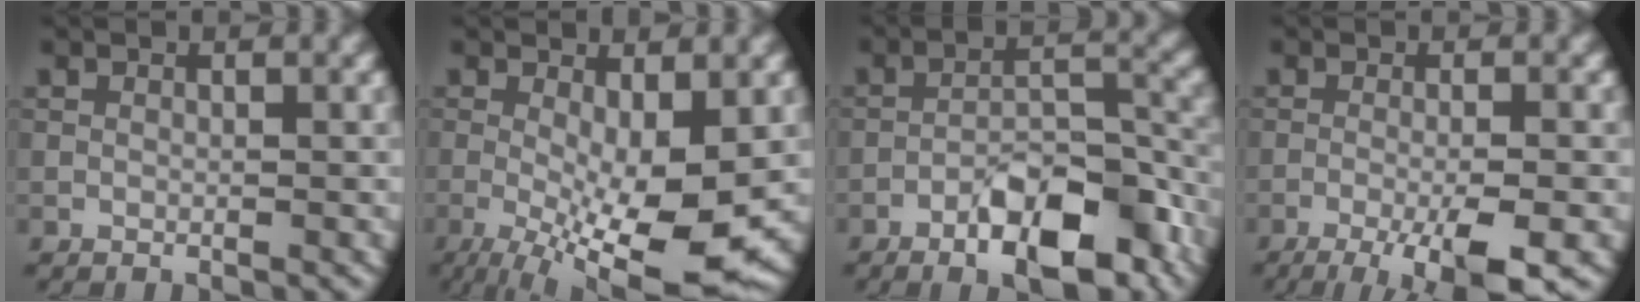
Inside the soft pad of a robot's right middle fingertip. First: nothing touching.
{"total": 10.4, "force": [-2.5, 3.0, 9.6], "torque": [-0.168, -0.024, -0.030]}
{"total": 8.4, "force": [-4.9, 3.1, 6.0], "torque": [-0.085, 0.011, -0.080]}
{"total": 7.3, "force": [-3.8, 1.7, 6.0], "torque": [-0.087, -0.003, -0.059]}